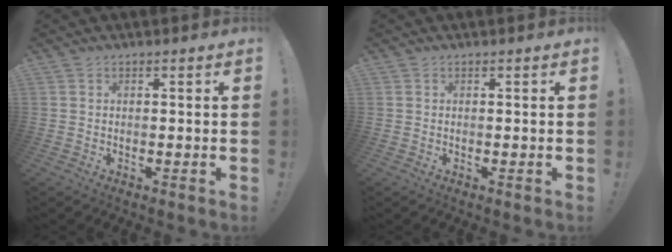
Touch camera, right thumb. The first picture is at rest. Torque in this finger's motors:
{"motor_torque": [-0.13, -0.26, -0.02, -0.03, 0.05]}